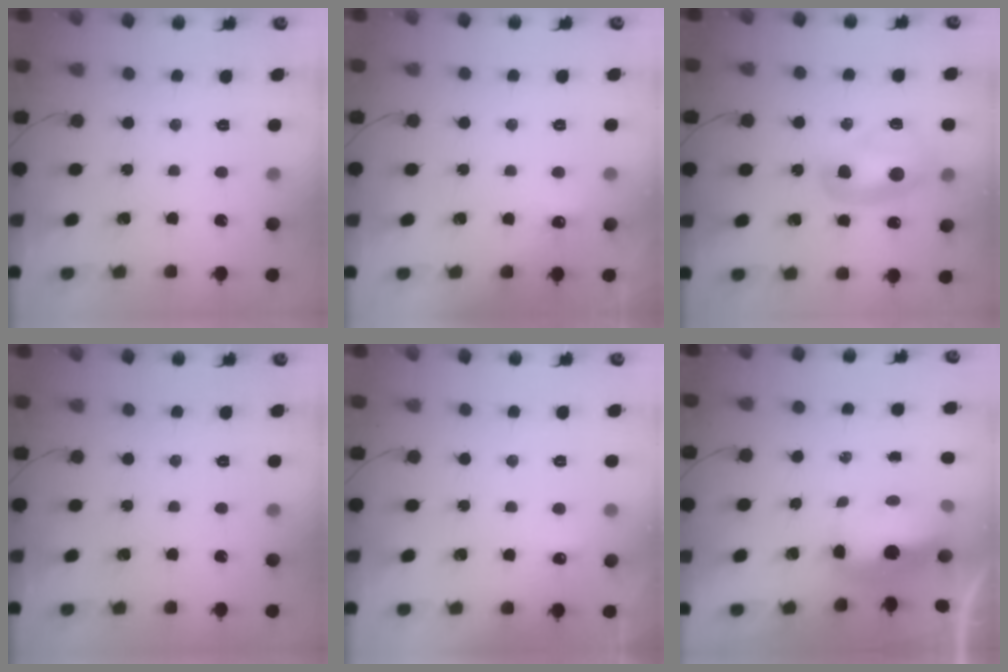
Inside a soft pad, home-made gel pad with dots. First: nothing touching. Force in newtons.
{"total": 11.4, "press": 3.9, "slide": 10.8}
{"total": 10.4, "press": 10.4, "slide": 1.0}
{"total": 0.0}
{"total": 4.2, "press": 4.0, "slide": 1.2}
{"total": 8.8, "press": 8.6, "slide": 1.9}